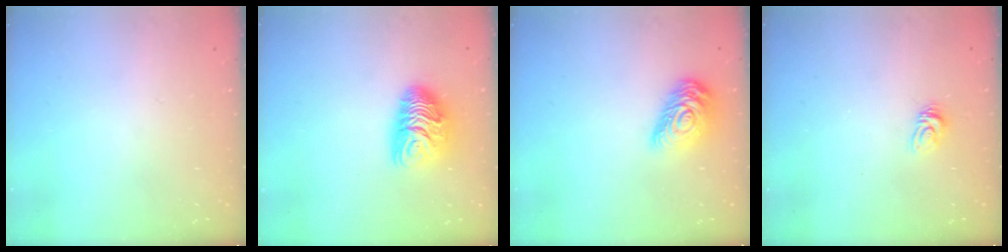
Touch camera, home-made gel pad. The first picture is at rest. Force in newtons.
{"total": 10.7, "press": 10.7, "slide": 0.9}
{"total": 12.6, "press": 12.6, "slide": 0.7}
{"total": 4.5, "press": 4.5, "slide": 0.2}